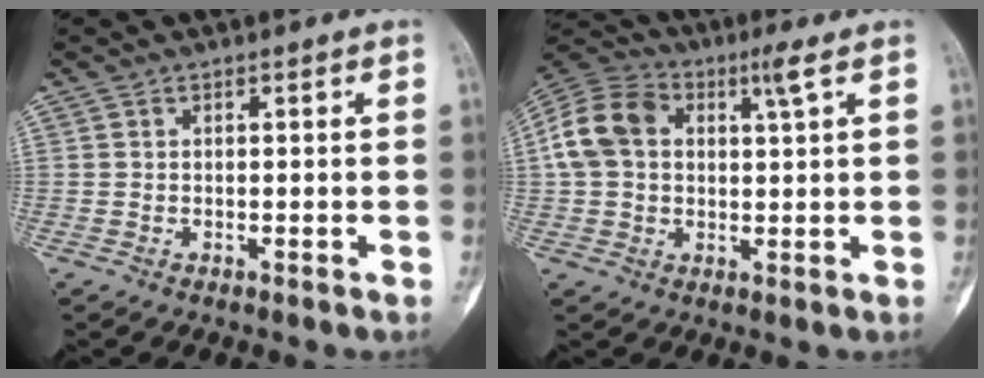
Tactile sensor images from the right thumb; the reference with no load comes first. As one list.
[{"total": 11.7, "force": [3.4, 6.3, 9.3], "torque": [-0.174, 0.034, 0.057]}]